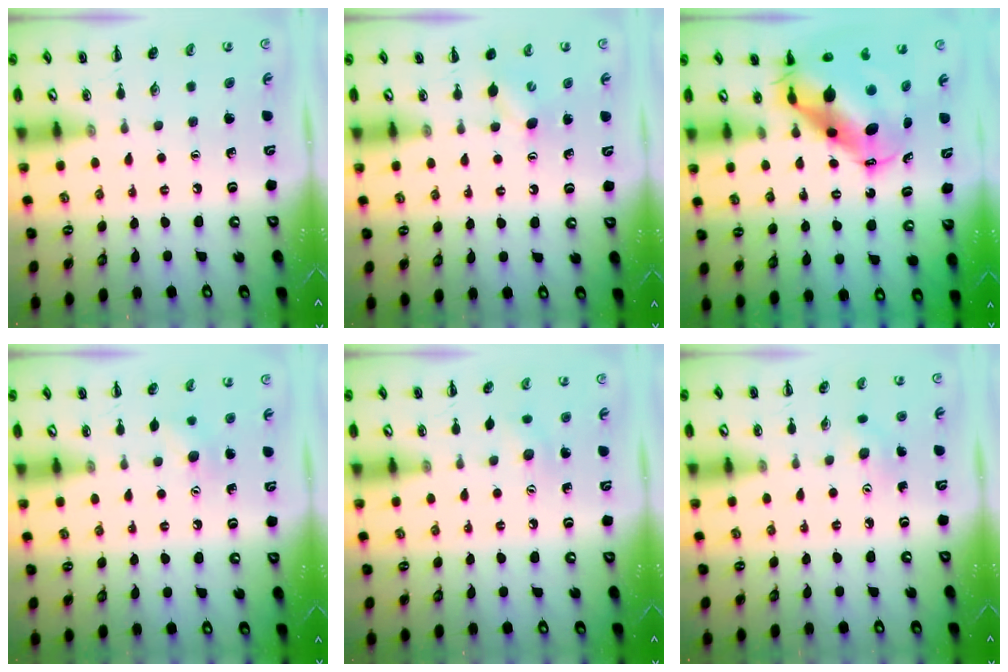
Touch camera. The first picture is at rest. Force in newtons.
{"total": 3.5, "press": 3.4, "slide": 1.0}
{"total": 11.0, "press": 10.7, "slide": 2.5}
{"total": 5.5, "press": 5.3, "slide": 1.5}
{"total": 6.3, "press": 6.1, "slide": 1.6}
{"total": 3.1, "press": 3.0, "slide": 0.8}